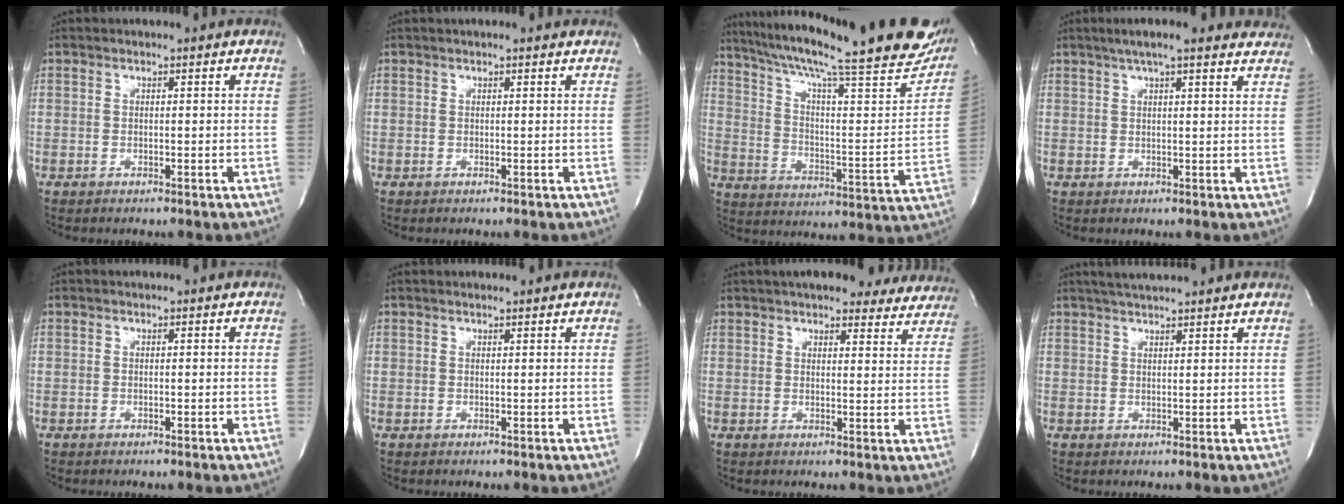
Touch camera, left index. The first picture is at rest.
{"total": 2.8, "force": [2.5, 0.2, 1.2], "torque": [-0.016, 0.019, 0.027]}
{"total": 31.6, "force": [24.9, 4.0, 19.1], "torque": [-0.276, -0.033, 0.334]}
{"total": 11.9, "force": [9.8, 1.5, 6.5], "torque": [-0.096, 0.026, 0.119]}
{"total": 0.0}
{"total": 1.5, "force": [1.4, -0.1, 0.3], "torque": [-0.011, 0.002, 0.021]}
{"total": 19.0, "force": [16.9, 5.0, 7.0], "torque": [-0.089, 0.006, 0.196]}
{"total": 6.3, "force": [5.7, -0.1, 2.8], "torque": [-0.051, 0.024, 0.082]}